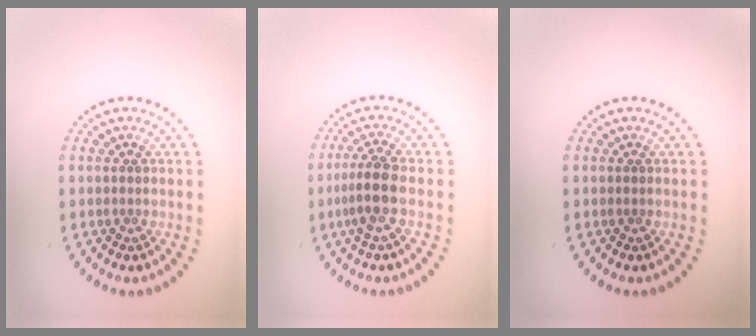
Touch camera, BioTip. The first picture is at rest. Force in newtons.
{"total": 3.0, "press": 2.6, "slide": 1.5}
{"total": 0.0}